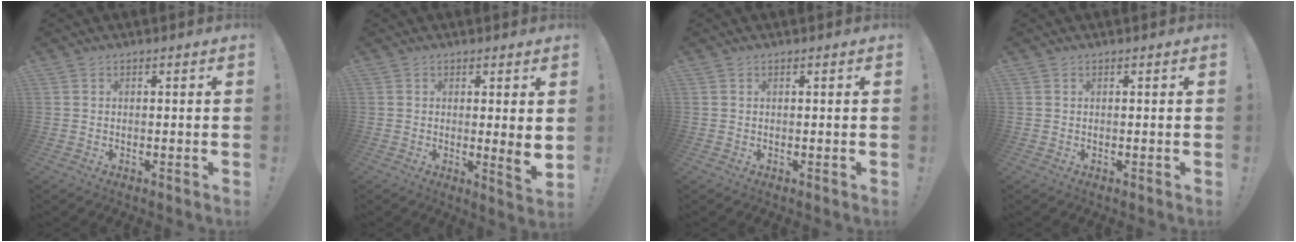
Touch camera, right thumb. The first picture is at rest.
{"total": 4.7, "force": [0.9, -0.2, 4.6], "torque": [-0.061, -0.022, 0.017]}
{"total": 0.0}
{"total": 0.0}